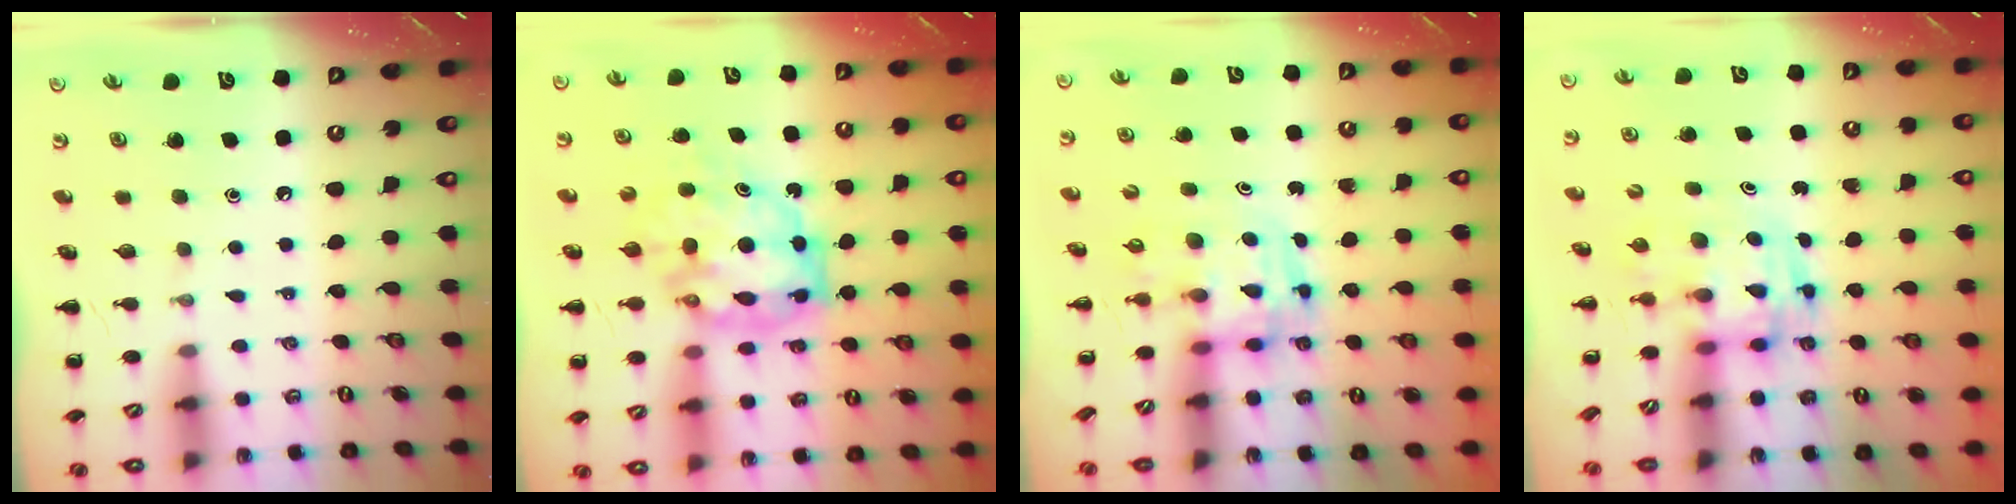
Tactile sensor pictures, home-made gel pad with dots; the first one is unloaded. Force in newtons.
{"total": 9.2, "press": 8.9, "slide": 2.6}
{"total": 3.7, "press": 3.7, "slide": 0.6}
{"total": 2.8, "press": 2.8, "slide": 0.5}